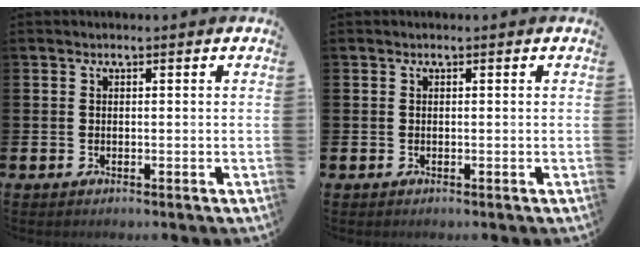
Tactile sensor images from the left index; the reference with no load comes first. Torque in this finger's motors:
{"motor_torque": [0.00, 0.00, 0.01, 0.01]}